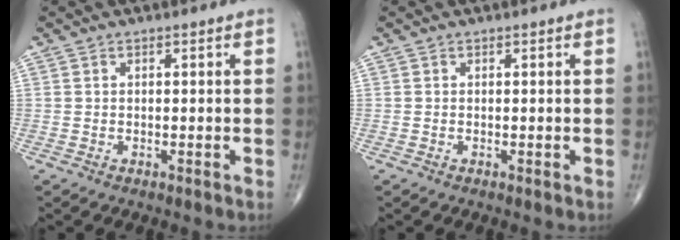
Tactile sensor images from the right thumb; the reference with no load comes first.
{"total": 0.0}